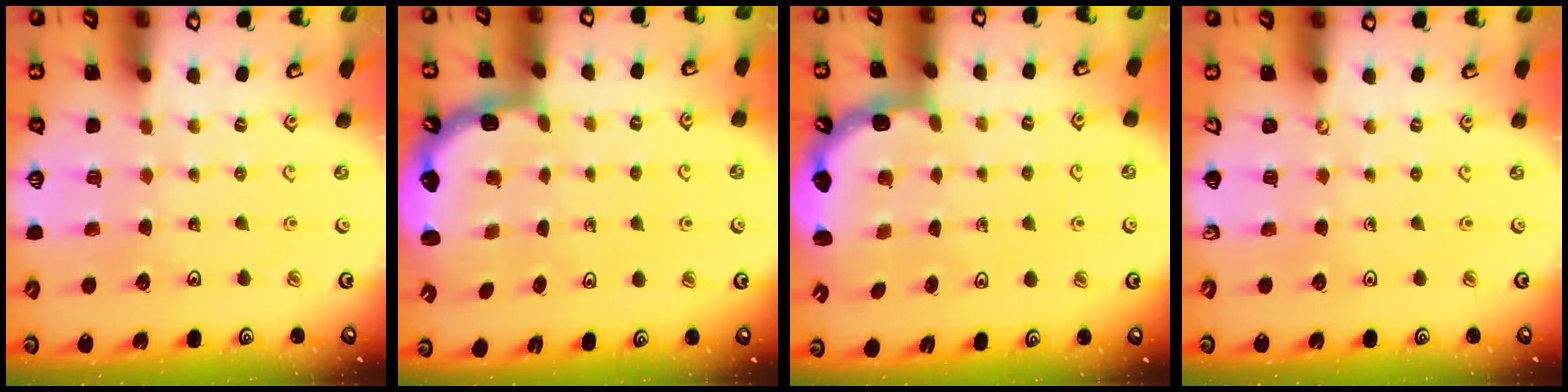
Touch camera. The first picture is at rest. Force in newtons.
{"total": 2.6, "press": 2.2, "slide": 1.4}
{"total": 3.3, "press": 2.5, "slide": 2.2}
{"total": 0.0}